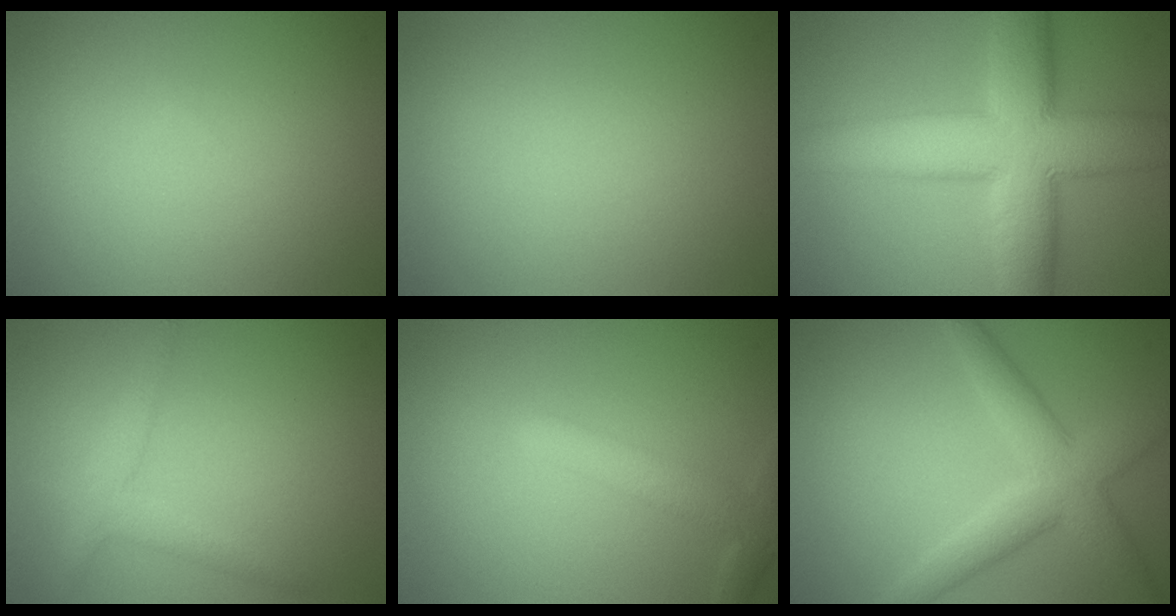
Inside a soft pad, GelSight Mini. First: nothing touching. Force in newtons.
{"total": 0.0}
{"total": 11.3, "press": 11.3, "slide": 0.6}
{"total": 2.4, "press": 2.4, "slide": 0.2}
{"total": 3.0, "press": 3.0, "slide": 0.2}
{"total": 4.9, "press": 4.9, "slide": 0.1}